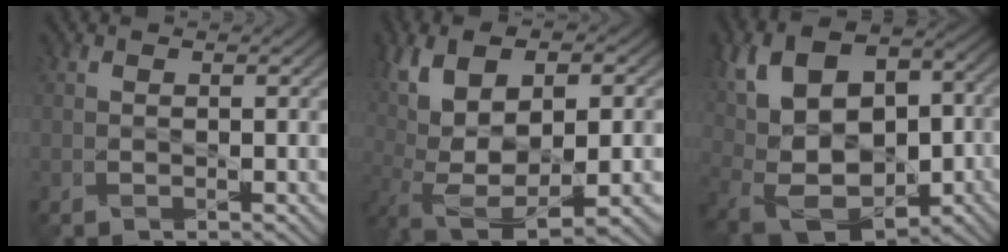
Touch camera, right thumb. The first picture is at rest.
{"total": 13.7, "force": [-0.3, 6.5, 12.0], "torque": [-0.222, -0.010, 0.013]}
{"total": 15.8, "force": [1.5, 10.4, 11.8], "torque": [-0.222, 0.024, 0.048]}